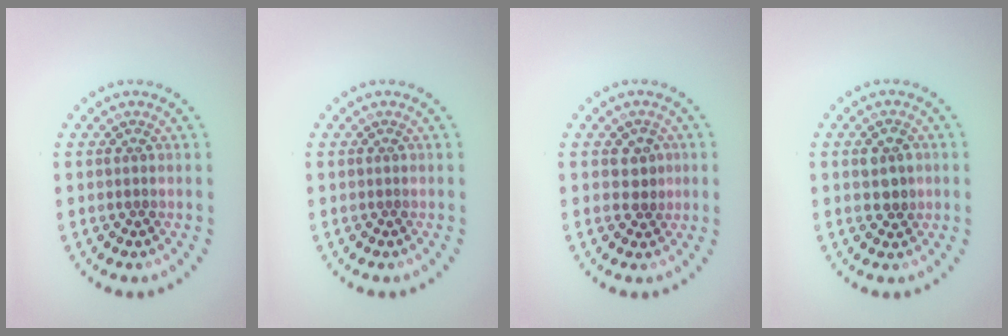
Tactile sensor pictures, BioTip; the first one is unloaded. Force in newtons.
{"total": 0.0}
{"total": 1.8, "press": 1.6, "slide": 0.7}
{"total": 2.3, "press": 2.3, "slide": 0.4}